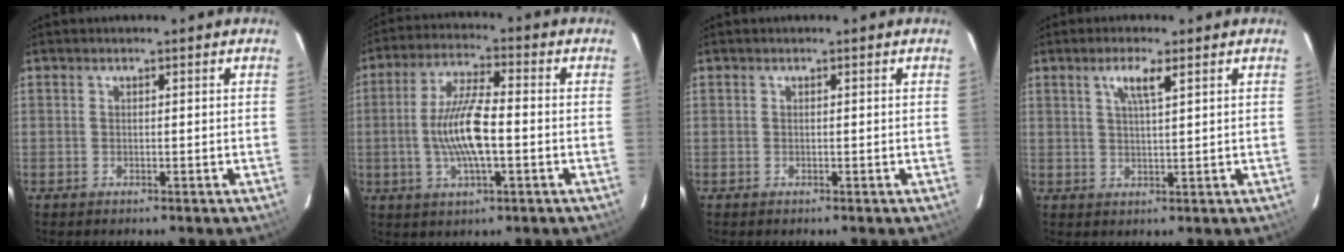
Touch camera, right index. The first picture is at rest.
{"total": 10.8, "force": [-1.7, 2.6, 10.4], "torque": [-0.205, 0.001, -0.033]}
{"total": 0.0}
{"total": 3.8, "force": [2.0, 0.3, 3.2], "torque": [-0.060, 0.003, 0.035]}